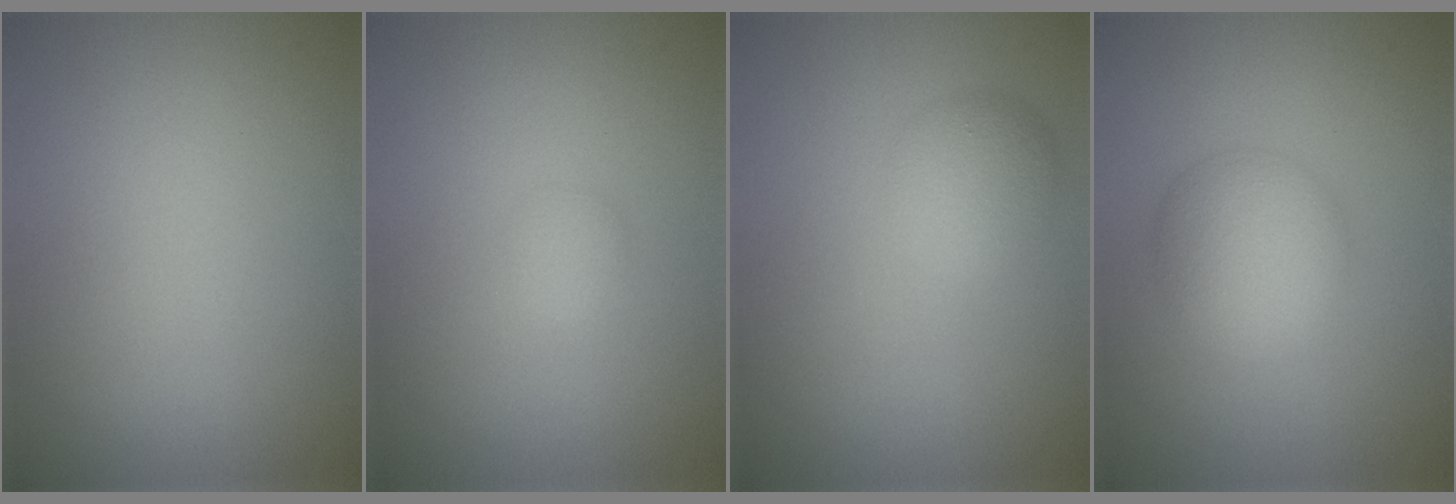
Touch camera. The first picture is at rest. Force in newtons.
{"total": 1.0, "press": 1.0, "slide": 0.0}
{"total": 2.5, "press": 2.5, "slide": 0.2}
{"total": 4.4, "press": 4.4, "slide": 0.1}